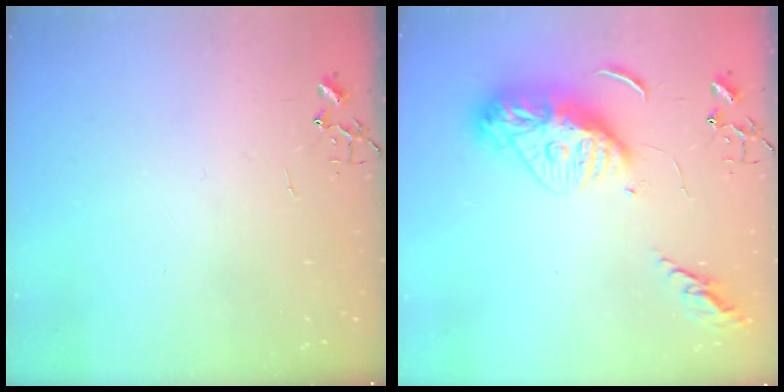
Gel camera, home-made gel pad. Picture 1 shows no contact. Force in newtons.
{"total": 14.8, "press": 14.8, "slide": 1.4}